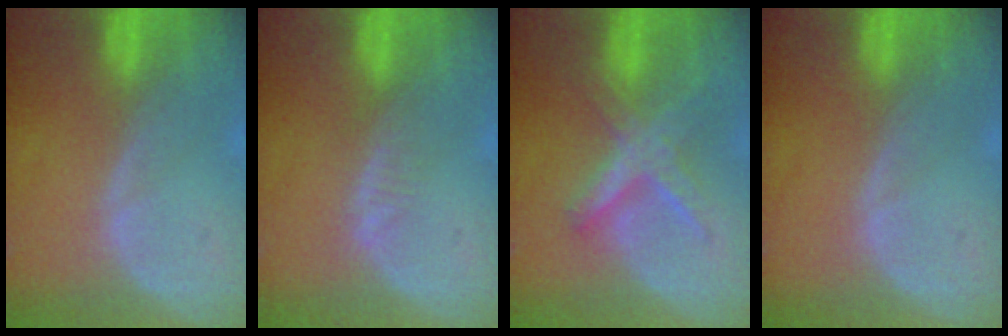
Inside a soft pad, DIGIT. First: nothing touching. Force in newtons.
{"total": 1.6, "press": 1.6, "slide": 0.1}
{"total": 5.9, "press": 5.9, "slide": 0.2}
{"total": 0.0}